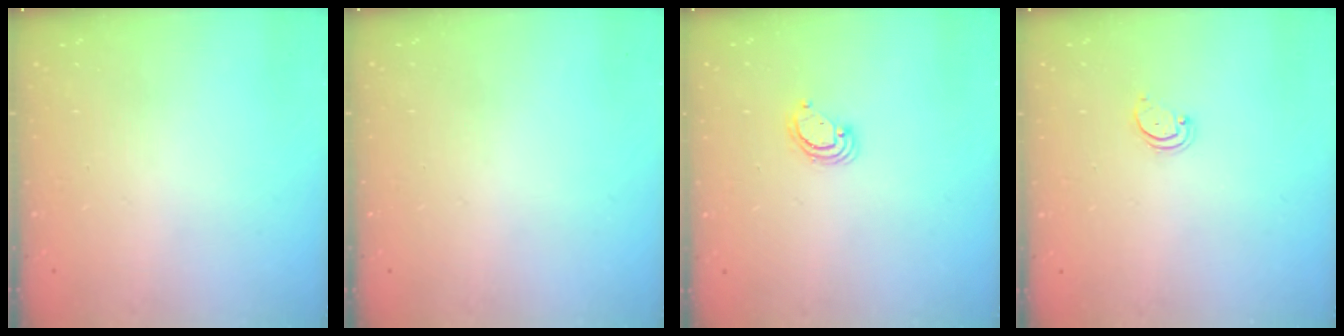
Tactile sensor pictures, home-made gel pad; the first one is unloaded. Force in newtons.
{"total": 0.0}
{"total": 3.8, "press": 3.8, "slide": 0.1}
{"total": 2.2, "press": 2.2, "slide": 0.2}